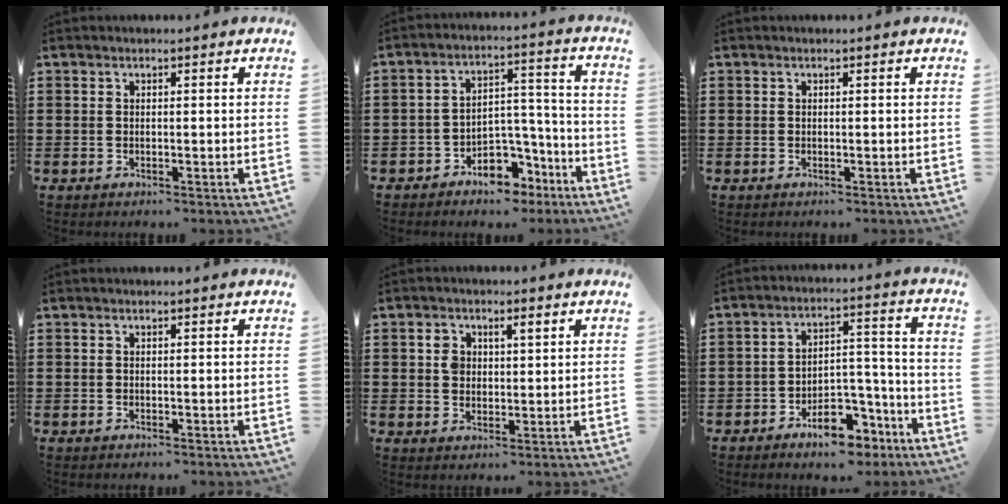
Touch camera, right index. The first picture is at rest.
{"total": 6.0, "force": [-4.3, 3.9, 1.4], "torque": [-0.028, 0.019, -0.078]}
{"total": 0.0}
{"total": 0.0}
{"total": 2.8, "force": [0.7, 2.0, 1.8], "torque": [-0.044, 0.010, 0.010]}
{"total": 8.7, "force": [-6.2, 4.5, 4.1], "torque": [-0.047, 0.038, -0.110]}